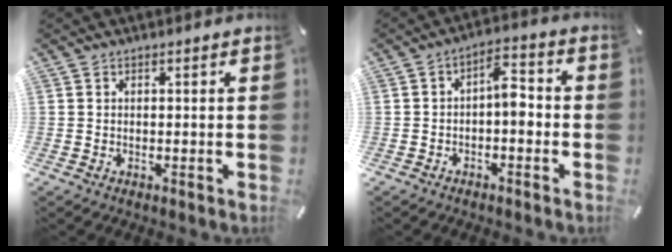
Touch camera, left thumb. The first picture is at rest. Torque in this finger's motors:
{"motor_torque": [0.61, 1.44, 0.19, -0.18, 0.02]}